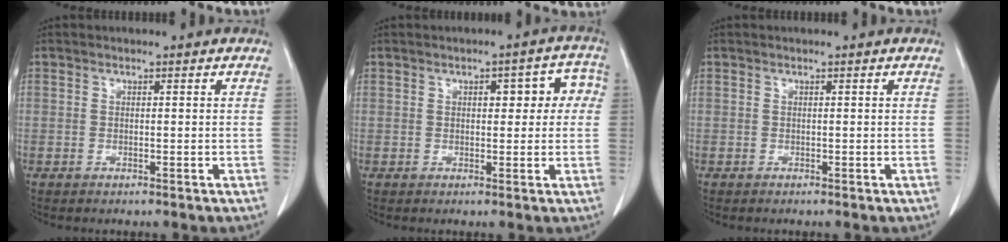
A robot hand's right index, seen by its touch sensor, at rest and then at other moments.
{"total": 5.7, "force": [1.2, 2.8, 4.9], "torque": [-0.044, 0.032, 0.011]}
{"total": 0.0}